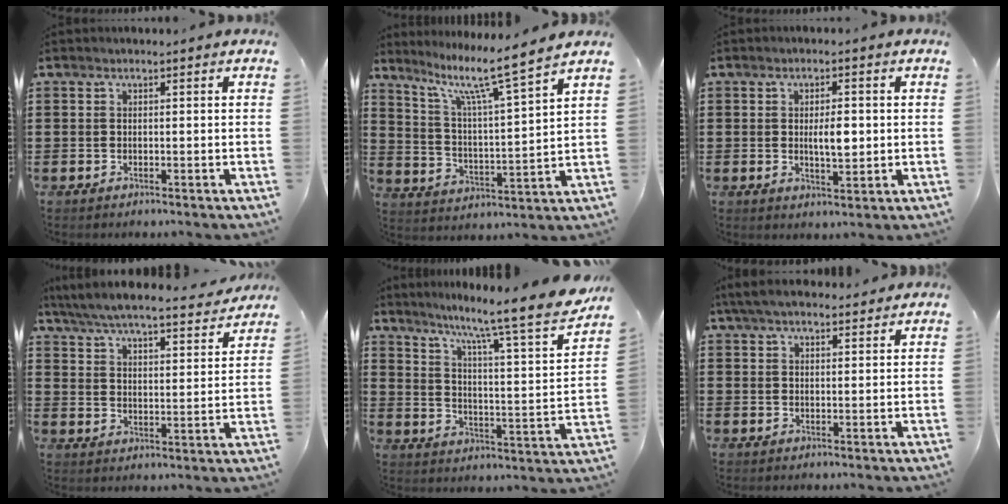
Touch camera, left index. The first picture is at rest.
{"total": 8.9, "force": [7.0, -0.1, 5.5], "torque": [-0.125, -0.045, 0.108]}
{"total": 4.0, "force": [0.2, 1.5, 3.7], "torque": [-0.063, 0.001, 0.000]}
{"total": 6.0, "force": [5.8, 0.0, 1.6], "torque": [-0.057, -0.038, 0.098]}
{"total": 9.6, "force": [8.0, -0.5, 5.2], "torque": [-0.107, -0.072, 0.120]}
{"total": 4.2, "force": [3.6, 1.3, 1.8], "torque": [-0.045, -0.001, 0.069]}